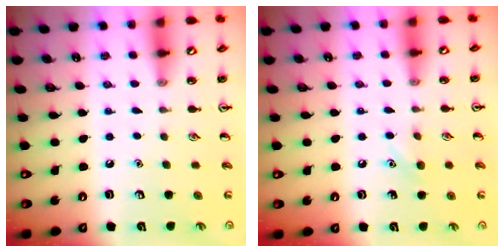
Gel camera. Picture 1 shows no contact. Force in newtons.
{"total": 6.1, "press": 5.9, "slide": 1.8}